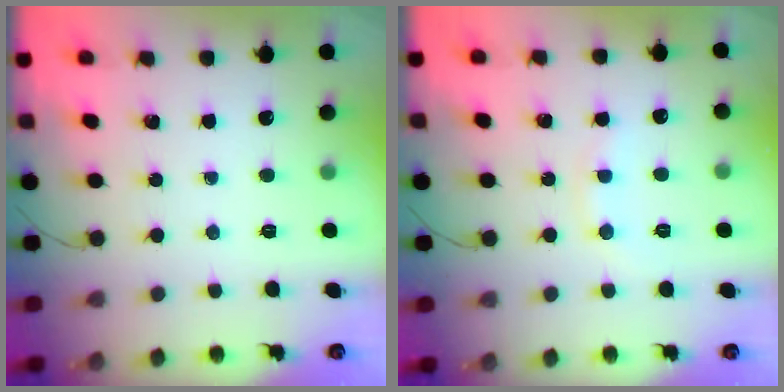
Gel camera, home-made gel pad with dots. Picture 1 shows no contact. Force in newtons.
{"total": 7.4, "press": 7.2, "slide": 1.4}